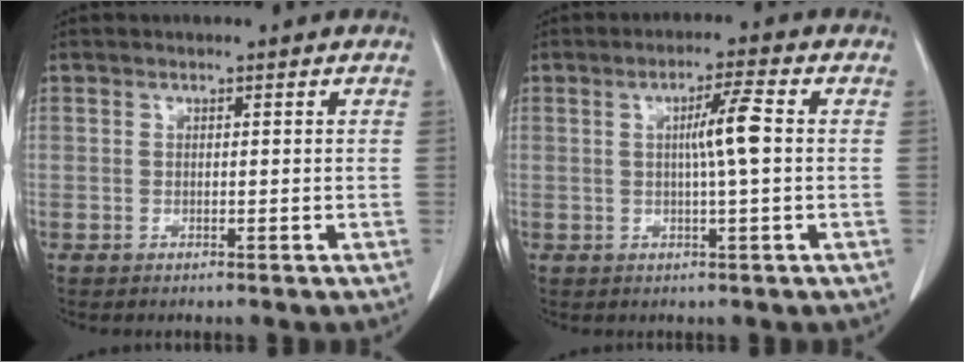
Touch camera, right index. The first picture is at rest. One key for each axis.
{"total": 5.0, "fx": 0.4, "fy": -0.1, "fz": 4.9, "tx": -0.085, "ty": 0.005, "tz": 0.006}